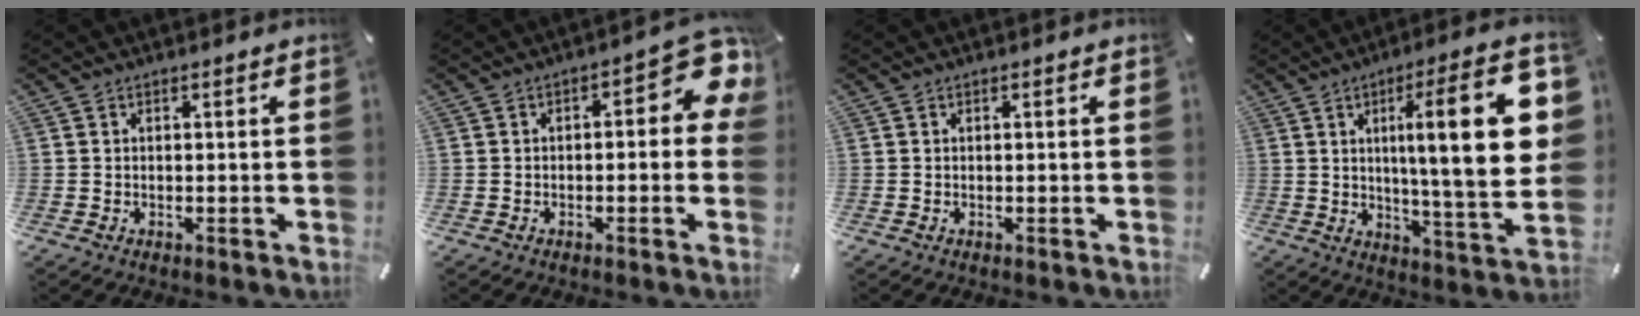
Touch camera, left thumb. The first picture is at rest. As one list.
[{"total": 9.0, "force": [1.6, 3.9, 7.9], "torque": [-0.098, -0.021, 0.024]}, {"total": 0.0}, {"total": 23.5, "force": [5.3, 4.5, 22.5], "torque": [-0.337, -0.022, 0.068]}]